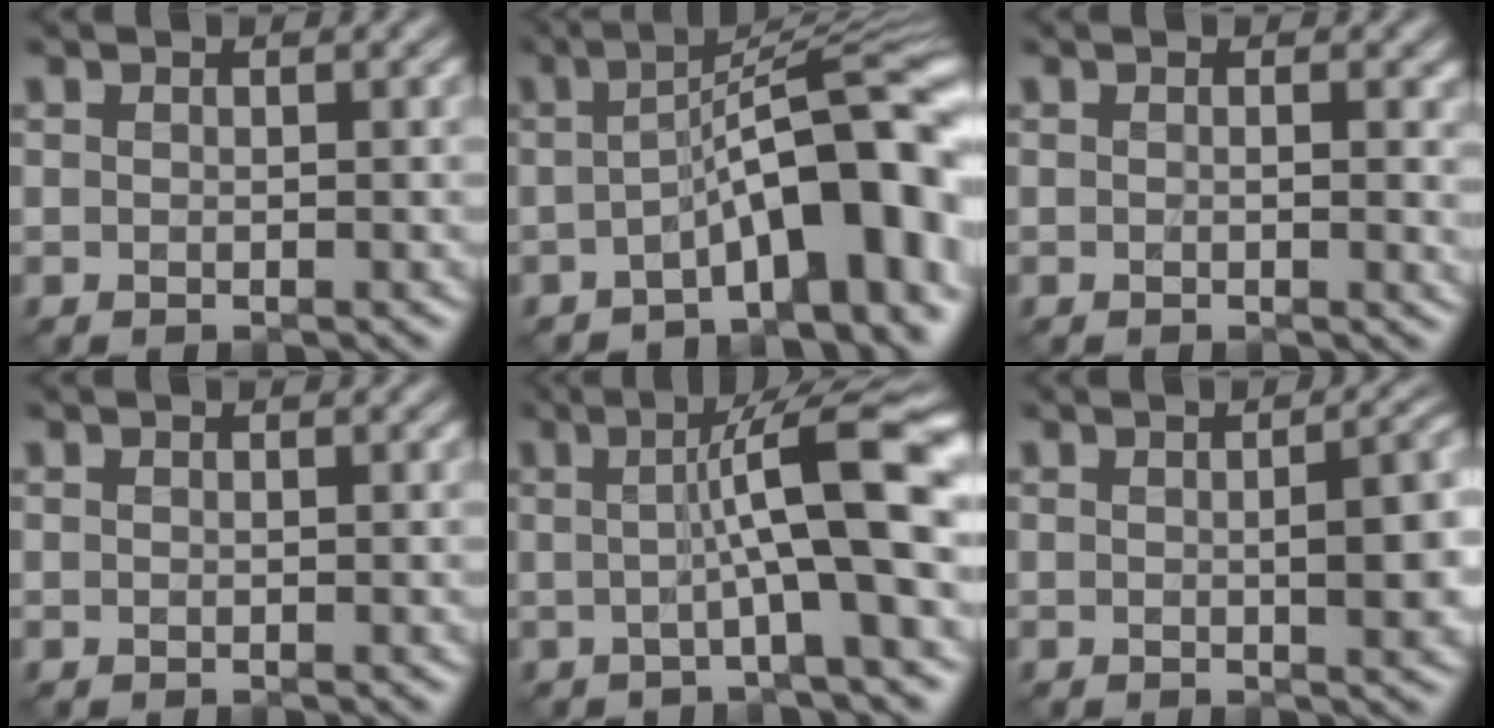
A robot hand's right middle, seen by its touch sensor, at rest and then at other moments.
{"total": 10.5, "force": [-3.0, 2.8, 9.6], "torque": [-0.121, 0.014, -0.051]}
{"total": 1.7, "force": [0.2, 0.6, 1.6], "torque": [-0.017, -0.003, 0.003]}
{"total": 0.0}
{"total": 9.5, "force": [0.6, 1.6, 9.4], "torque": [-0.125, 0.009, -0.001]}
{"total": 5.0, "force": [-0.1, 1.6, 4.7], "torque": [-0.061, -0.003, 0.003]}